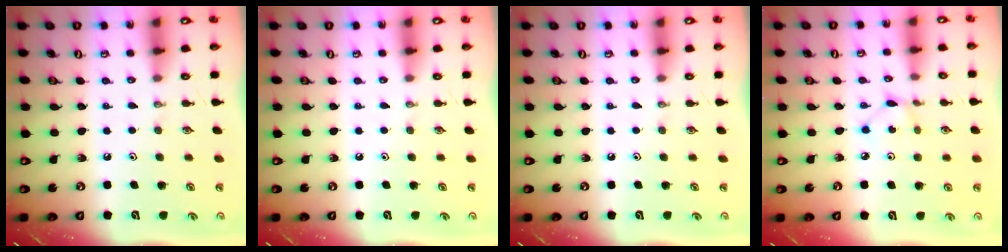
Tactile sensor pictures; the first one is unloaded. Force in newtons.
{"total": 0.0}
{"total": 0.0}
{"total": 2.0, "press": 2.0, "slide": 0.2}